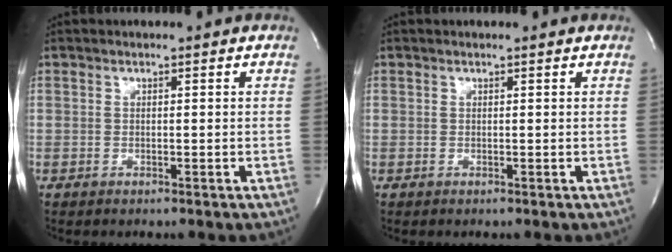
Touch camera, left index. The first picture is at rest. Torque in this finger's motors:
{"motor_torque": [-0.04, -0.10, 0.04, 0.01]}